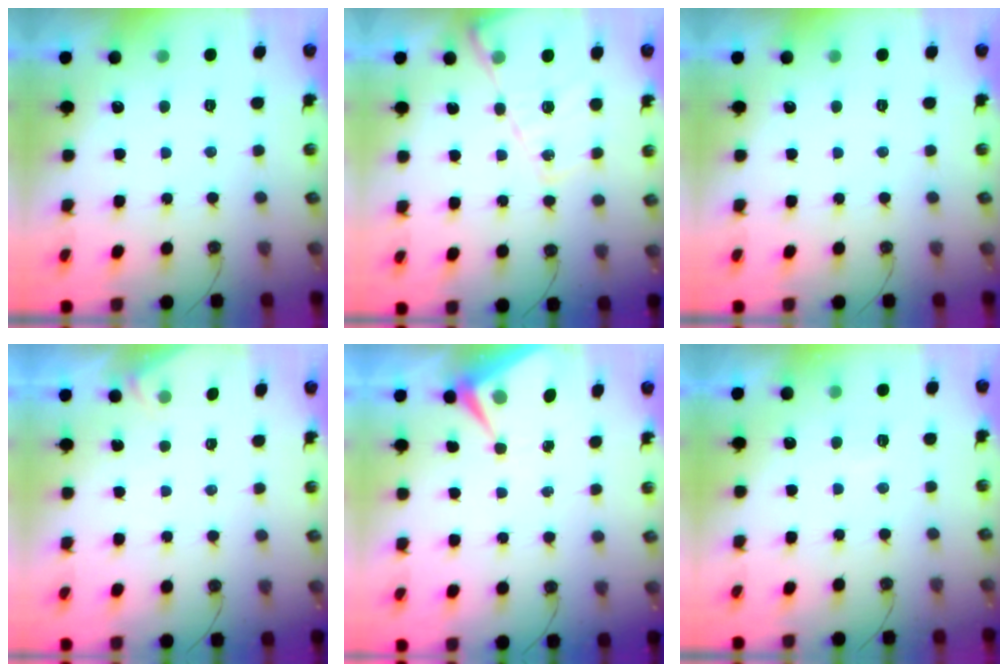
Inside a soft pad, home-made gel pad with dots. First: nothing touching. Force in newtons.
{"total": 15.8, "press": 15.8, "slide": 1.5}
{"total": 0.0}
{"total": 2.5, "press": 2.5, "slide": 0.4}
{"total": 6.3, "press": 6.3, "slide": 0.7}
{"total": 4.8, "press": 4.7, "slide": 0.9}